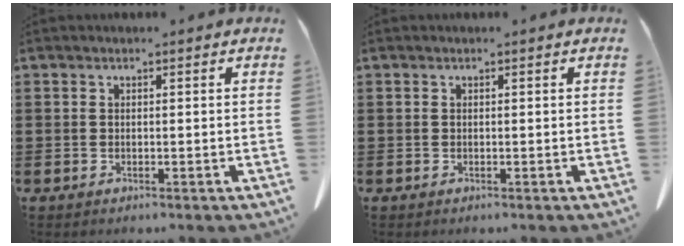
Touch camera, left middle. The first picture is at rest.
{"total": 0.0}